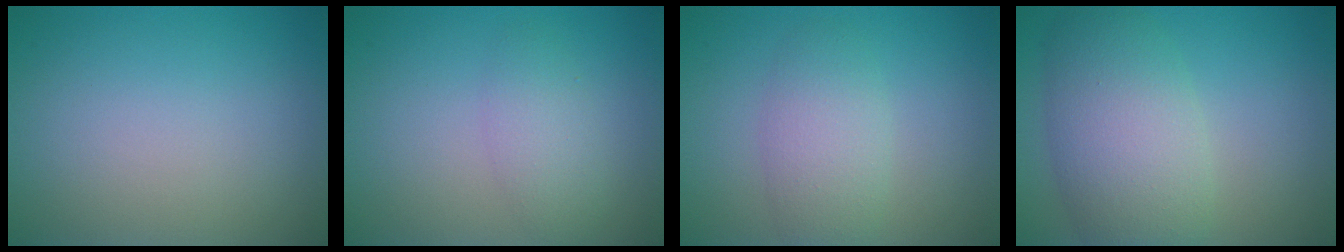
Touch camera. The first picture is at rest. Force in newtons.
{"total": 2.4, "press": 2.4, "slide": 0.1}
{"total": 3.4, "press": 3.4, "slide": 0.1}
{"total": 7.1, "press": 7.1, "slide": 0.3}